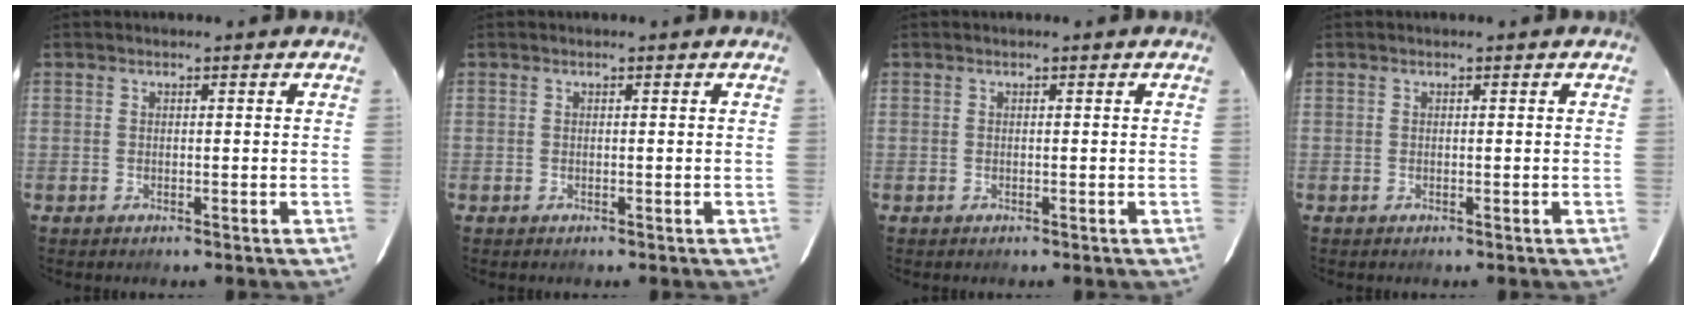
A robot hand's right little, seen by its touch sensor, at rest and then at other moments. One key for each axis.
{"total": 0.0}
{"total": 0.0}
{"total": 0.0}